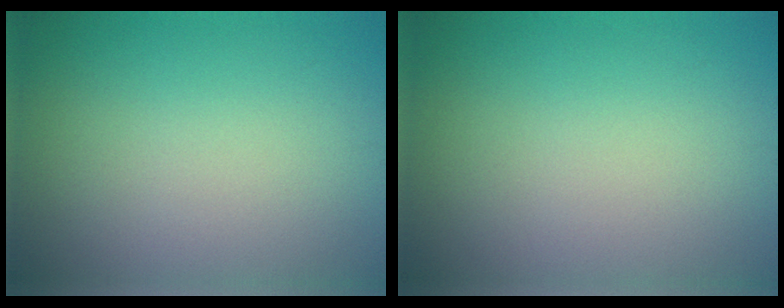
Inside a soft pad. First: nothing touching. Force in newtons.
{"total": 0.0}